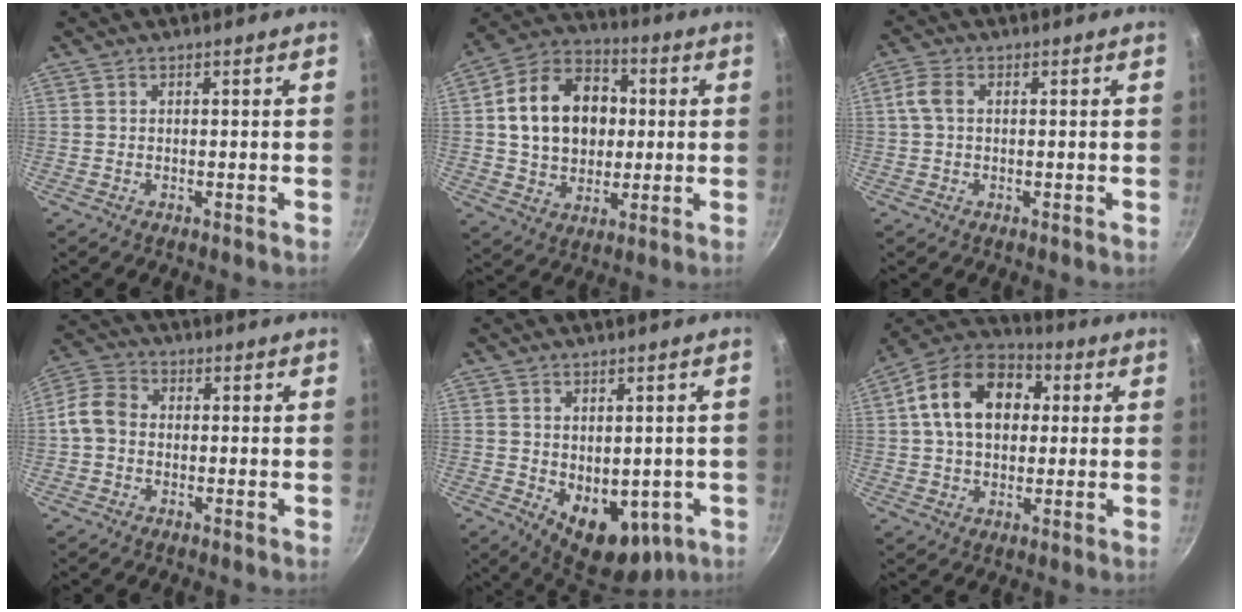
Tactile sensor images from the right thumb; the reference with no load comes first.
{"total": 17.8, "force": [1.9, 13.7, 11.2], "torque": [-0.159, 0.023, 0.028]}
{"total": 3.6, "force": [0.5, 2.4, 2.7], "torque": [-0.061, 0.012, 0.005]}
{"total": 6.0, "force": [-0.7, 4.8, 3.5], "torque": [-0.058, 0.018, -0.032]}
{"total": 12.2, "force": [-2.5, 7.8, 9.1], "torque": [-0.084, -0.016, -0.013]}
{"total": 16.3, "force": [3.1, 11.6, 11.1], "torque": [-0.157, 0.026, 0.035]}